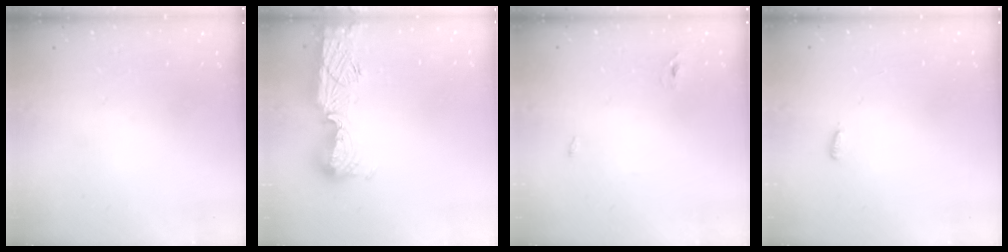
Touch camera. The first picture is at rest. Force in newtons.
{"total": 12.9, "press": 12.8, "slide": 1.2}
{"total": 2.3, "press": 2.1, "slide": 1.0}
{"total": 2.7, "press": 2.6, "slide": 0.9}